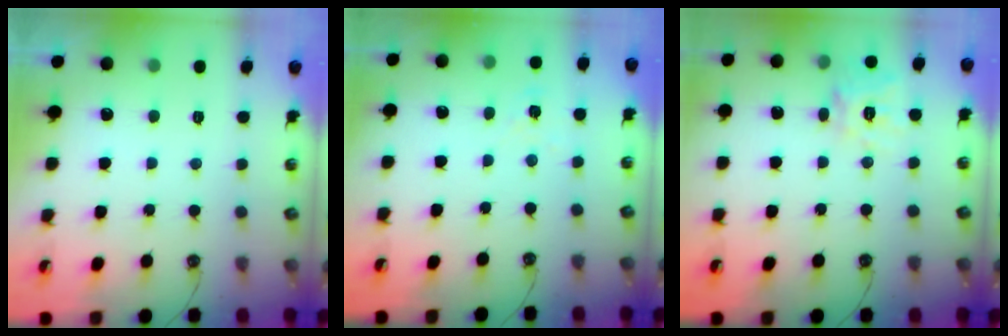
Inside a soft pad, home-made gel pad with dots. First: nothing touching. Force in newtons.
{"total": 5.8, "press": 5.8, "slide": 0.5}
{"total": 11.8, "press": 11.8, "slide": 0.8}